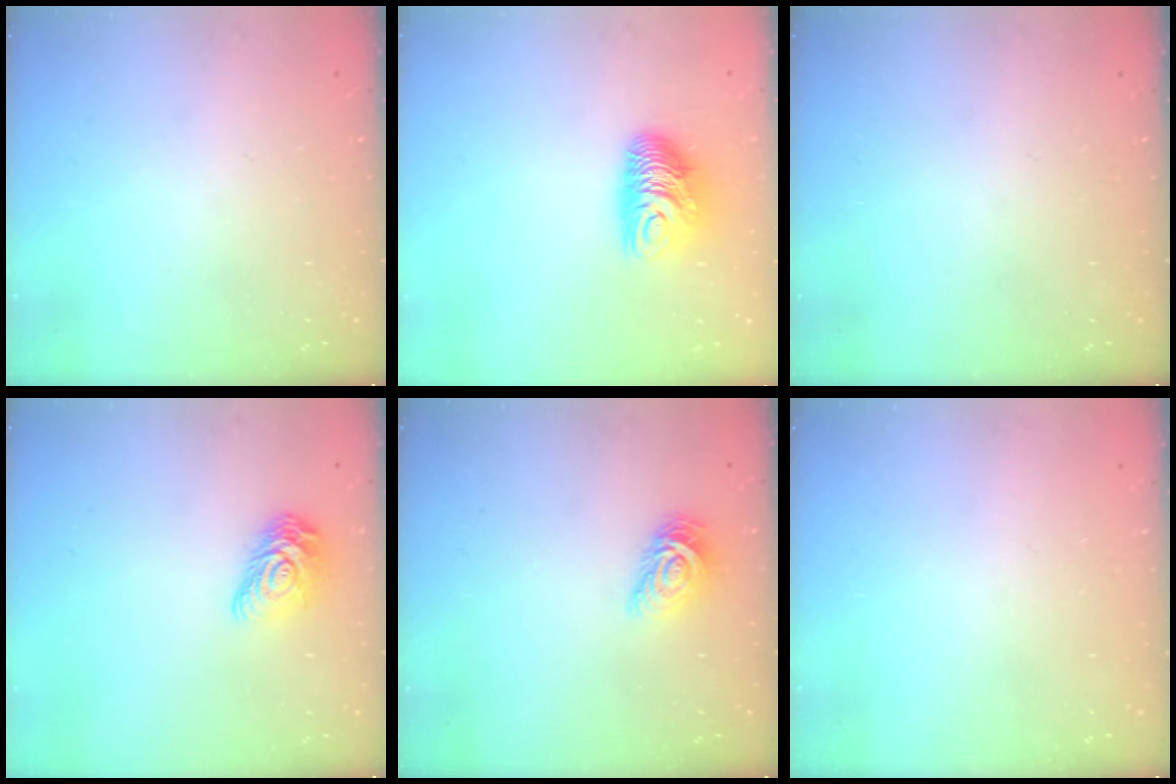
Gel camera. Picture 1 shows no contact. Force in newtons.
{"total": 10.4, "press": 10.4, "slide": 0.4}
{"total": 0.0}
{"total": 11.2, "press": 11.2, "slide": 0.3}
{"total": 7.7, "press": 7.6, "slide": 0.7}
{"total": 0.0}